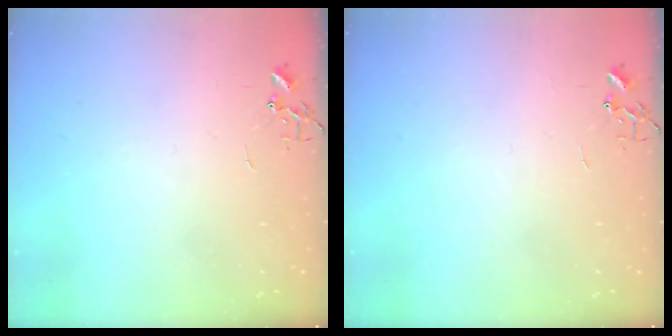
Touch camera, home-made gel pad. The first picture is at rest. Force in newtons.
{"total": 0.0}